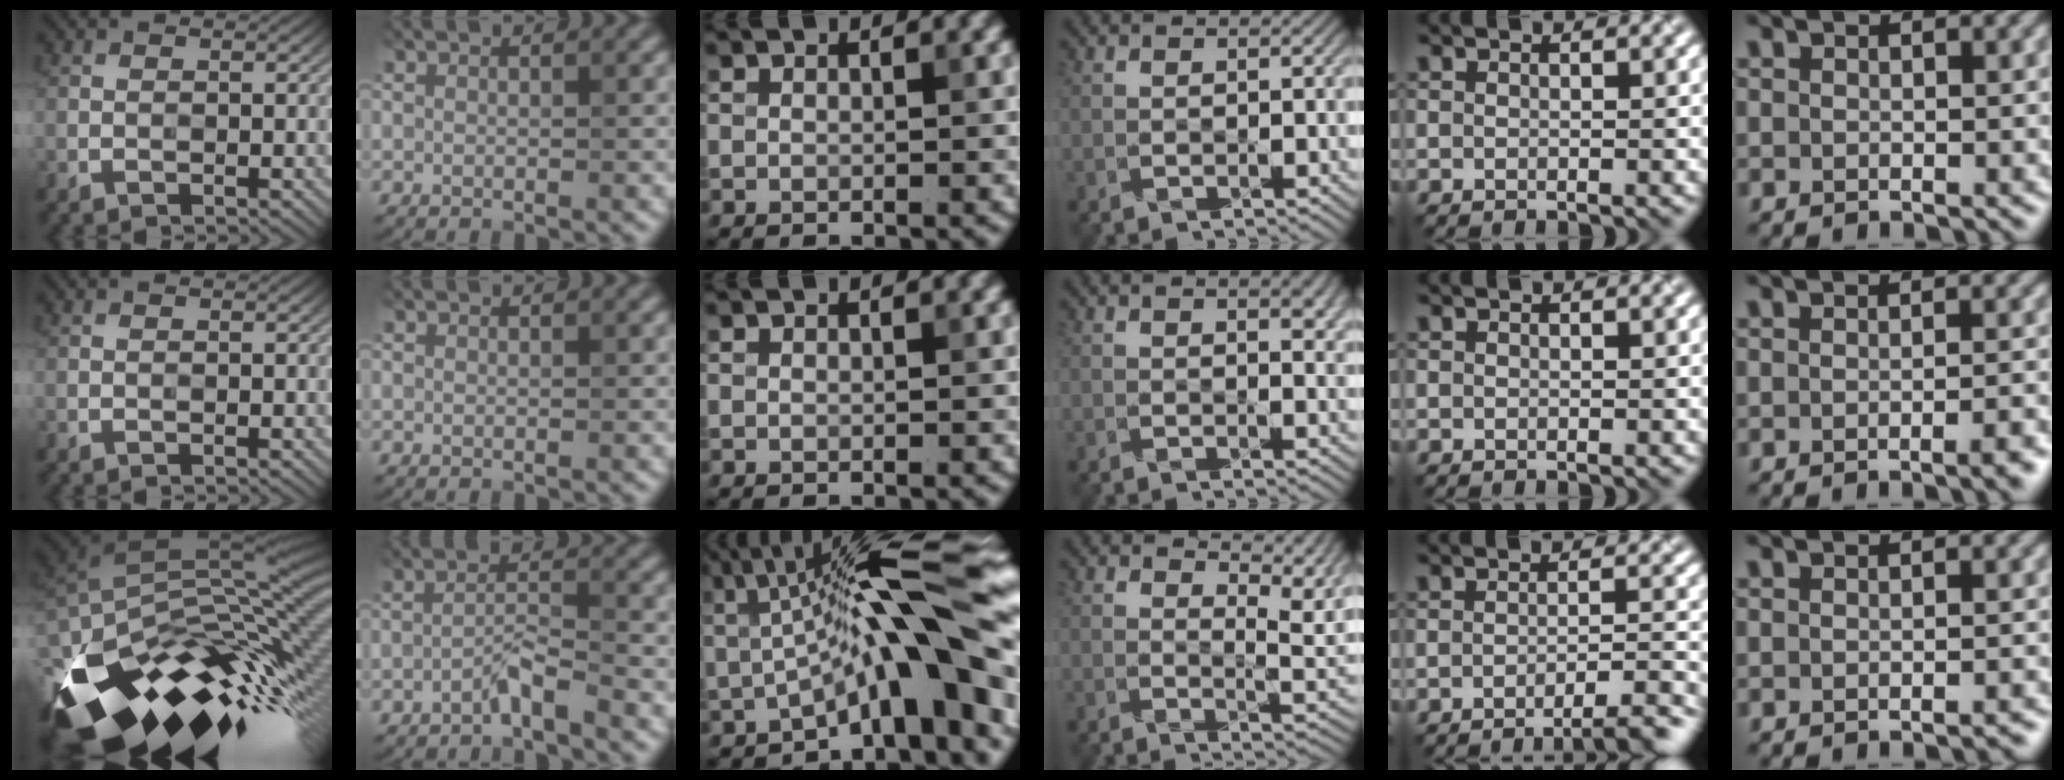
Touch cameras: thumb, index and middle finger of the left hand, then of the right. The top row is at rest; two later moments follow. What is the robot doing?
{"motion": "twist", "object": "bottle cap"}